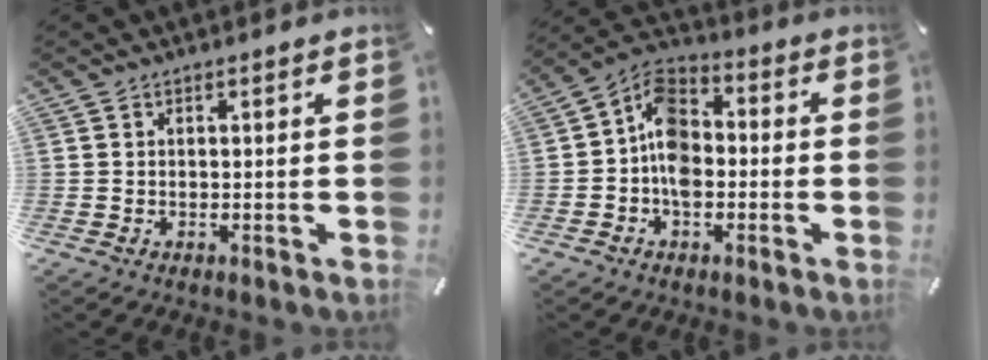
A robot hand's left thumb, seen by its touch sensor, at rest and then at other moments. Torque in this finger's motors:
{"motor_torque": [-0.01, 0.88, 0.89, -0.03, 0.38]}